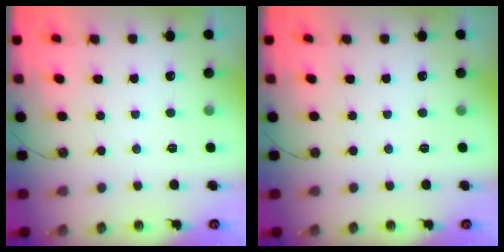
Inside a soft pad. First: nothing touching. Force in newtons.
{"total": 0.0}